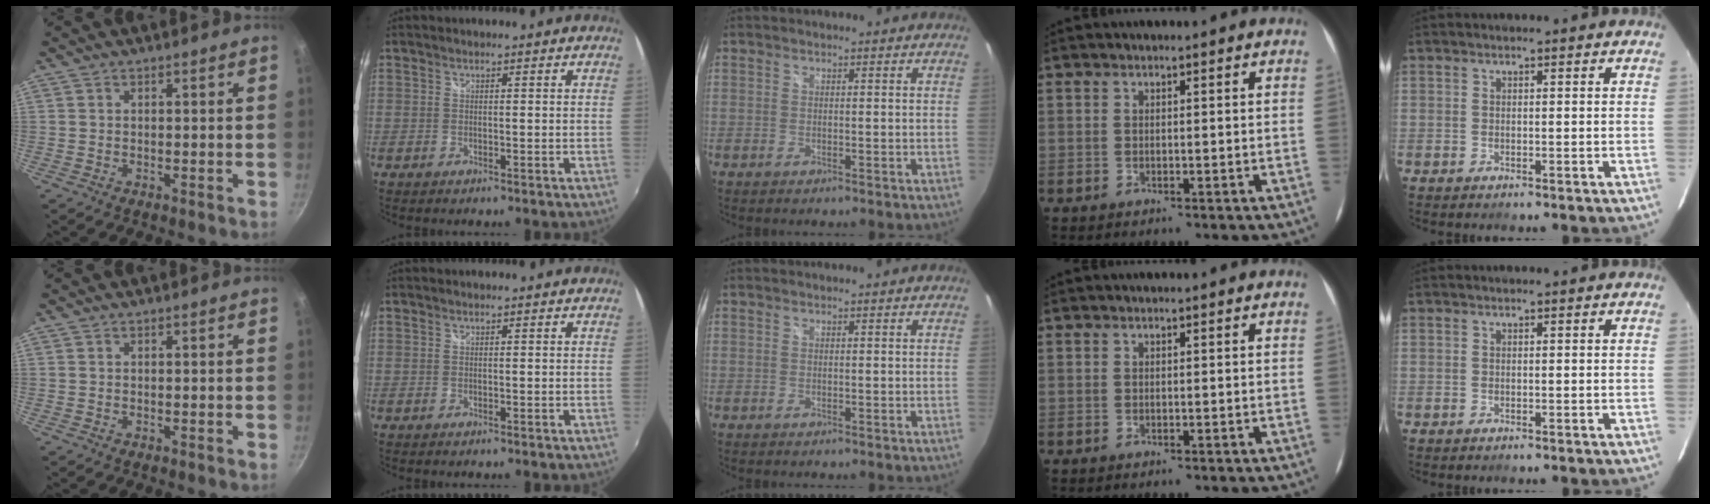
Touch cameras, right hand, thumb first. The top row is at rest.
{}